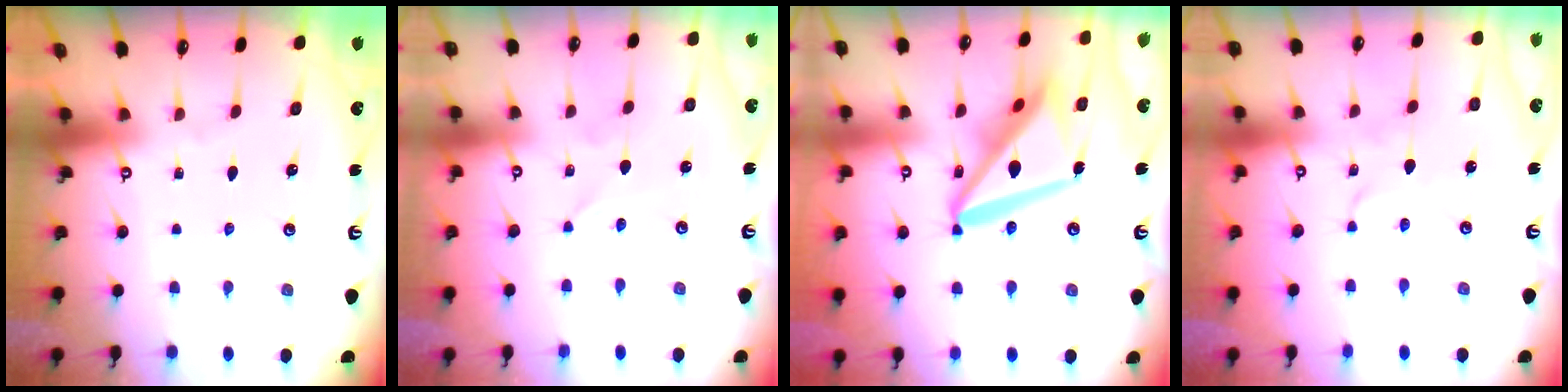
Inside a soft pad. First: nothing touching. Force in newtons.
{"total": 0.0}
{"total": 18.9, "press": 18.7, "slide": 2.2}
{"total": 2.6, "press": 2.6, "slide": 0.3}